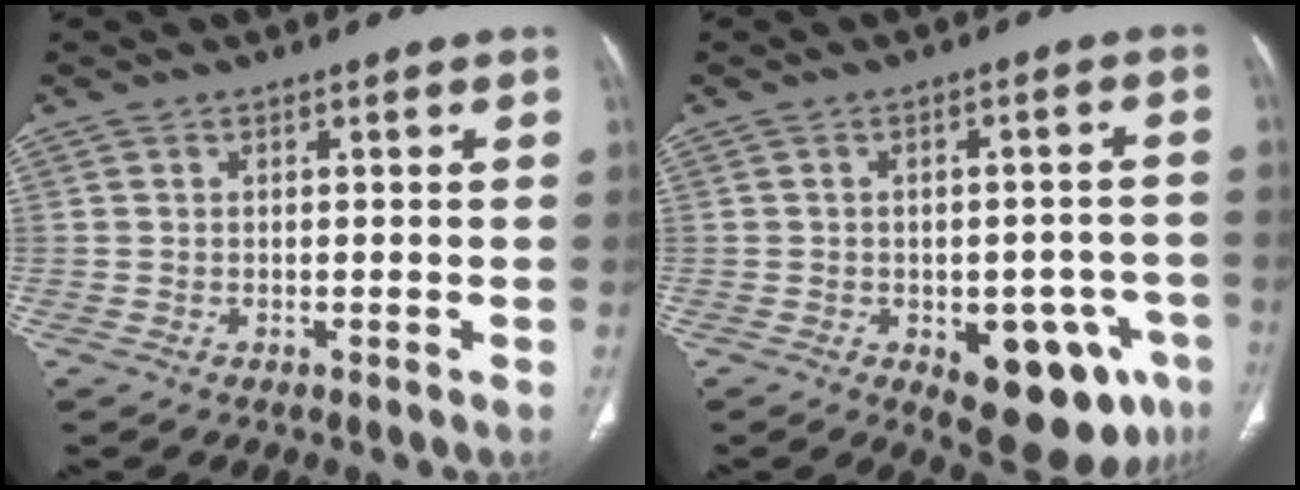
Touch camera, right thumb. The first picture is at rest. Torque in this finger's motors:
{"motor_torque": [3.15, 1.57, 0.19, -0.23, 0.27]}